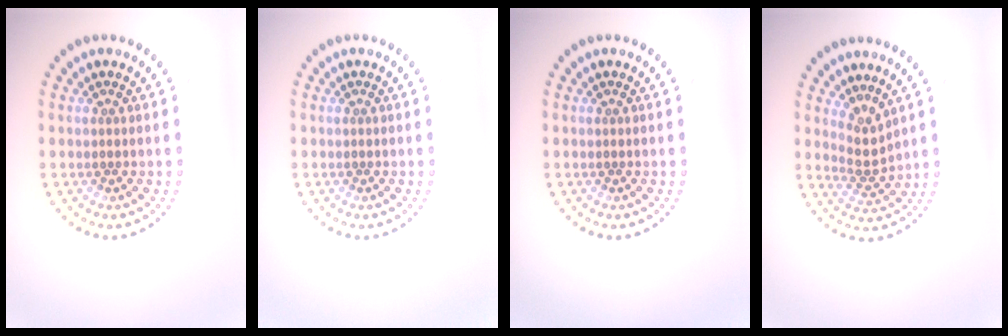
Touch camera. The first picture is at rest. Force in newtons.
{"total": 0.0}
{"total": 0.0}
{"total": 2.5, "press": 1.7, "slide": 1.8}